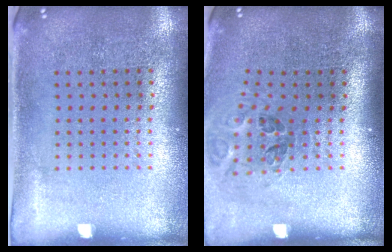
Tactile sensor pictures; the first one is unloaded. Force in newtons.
{"total": 1.2, "press": 1.1, "slide": 0.5}